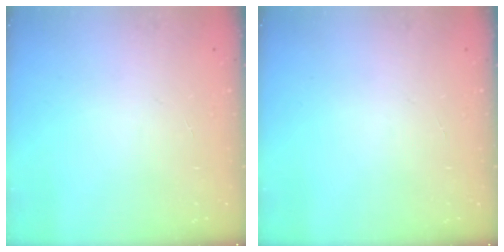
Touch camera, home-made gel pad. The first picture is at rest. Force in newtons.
{"total": 0.0}